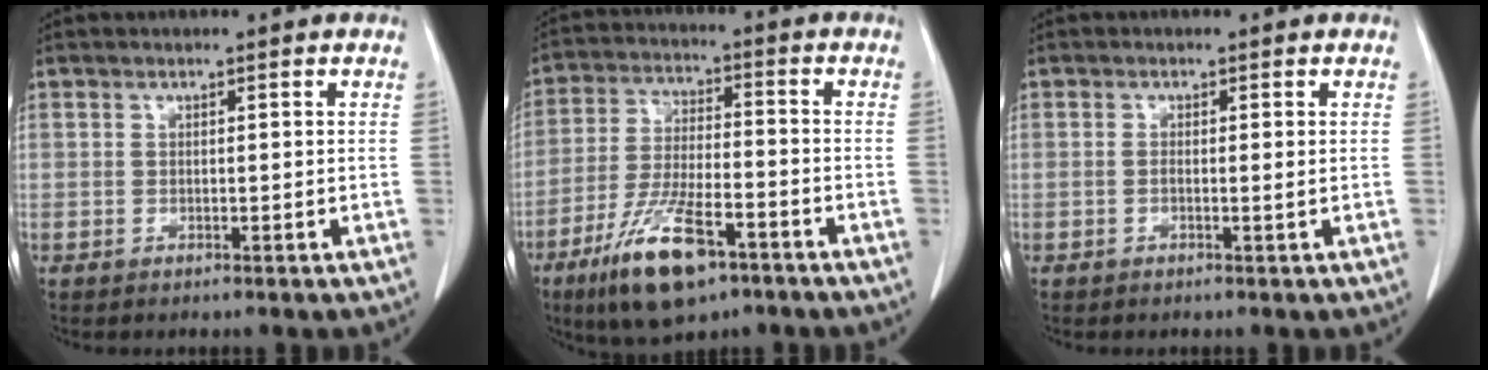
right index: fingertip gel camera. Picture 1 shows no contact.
{"total": 13.2, "force": [-7.8, 3.7, 10.1], "torque": [-0.202, -0.019, -0.134]}
{"total": 0.9, "force": [-0.1, 0.0, 0.9], "torque": [-0.018, -0.001, -0.001]}